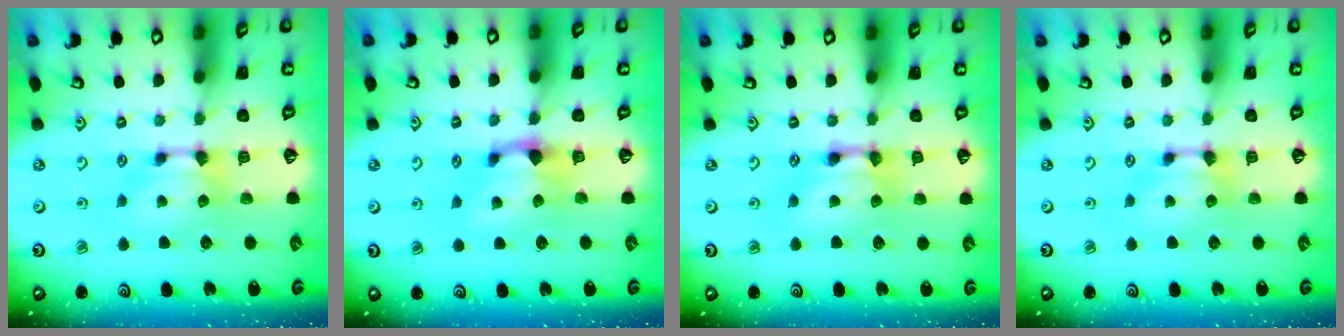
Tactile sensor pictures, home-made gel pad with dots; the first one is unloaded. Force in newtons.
{"total": 1.2, "press": 0.4, "slide": 1.2}
{"total": 2.6, "press": 2.6, "slide": 0.2}
{"total": 0.0}